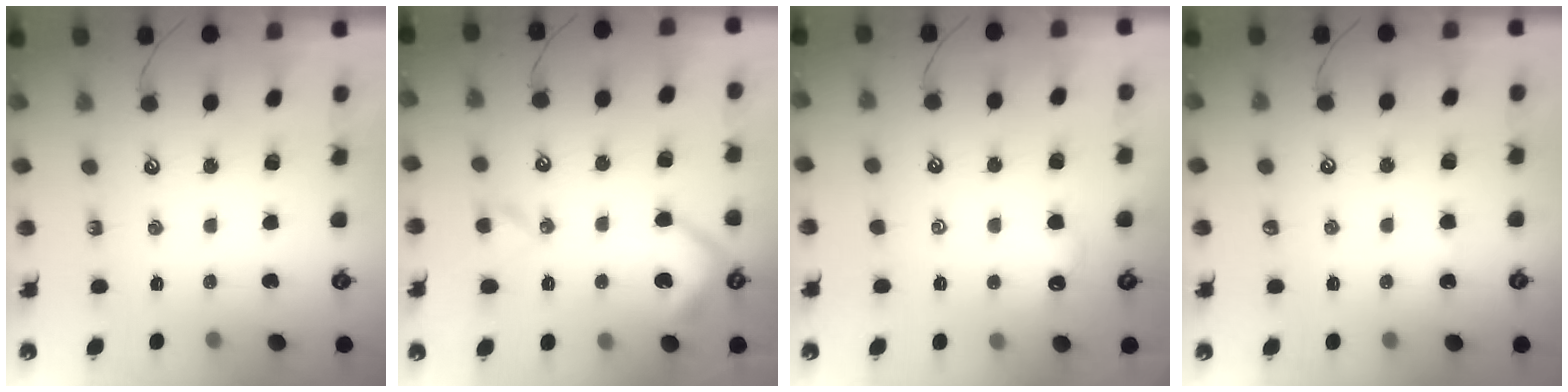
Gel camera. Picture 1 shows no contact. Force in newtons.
{"total": 7.8, "press": 7.7, "slide": 1.5}
{"total": 0.8, "press": 0.6, "slide": 0.5}
{"total": 1.1, "press": 1.0, "slide": 0.2}